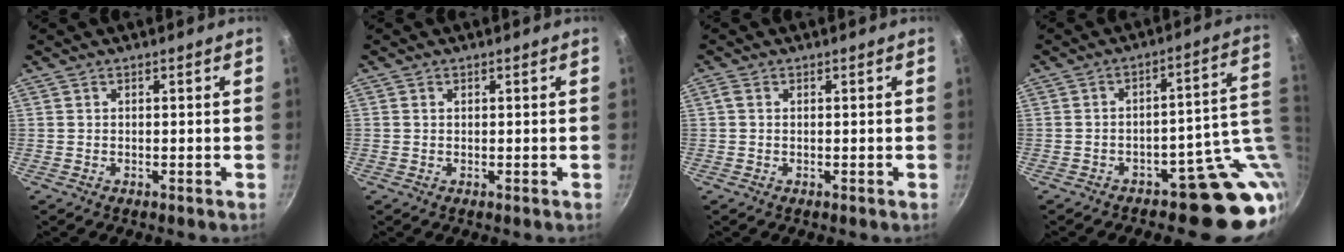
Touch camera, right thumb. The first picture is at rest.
{"total": 0.6, "force": [0.2, 0.5, 0.3], "torque": [-0.005, 0.002, 0.004]}
{"total": 1.0, "force": [0.2, 0.6, 0.8], "torque": [-0.019, 0.003, 0.002]}
{"total": 11.8, "force": [-3.1, 7.4, 8.7], "torque": [-0.034, 0.038, -0.039]}